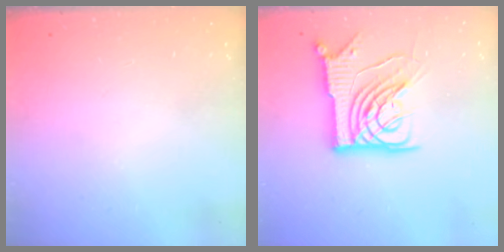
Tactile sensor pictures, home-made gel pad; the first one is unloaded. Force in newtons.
{"total": 16.8, "press": 16.6, "slide": 2.0}